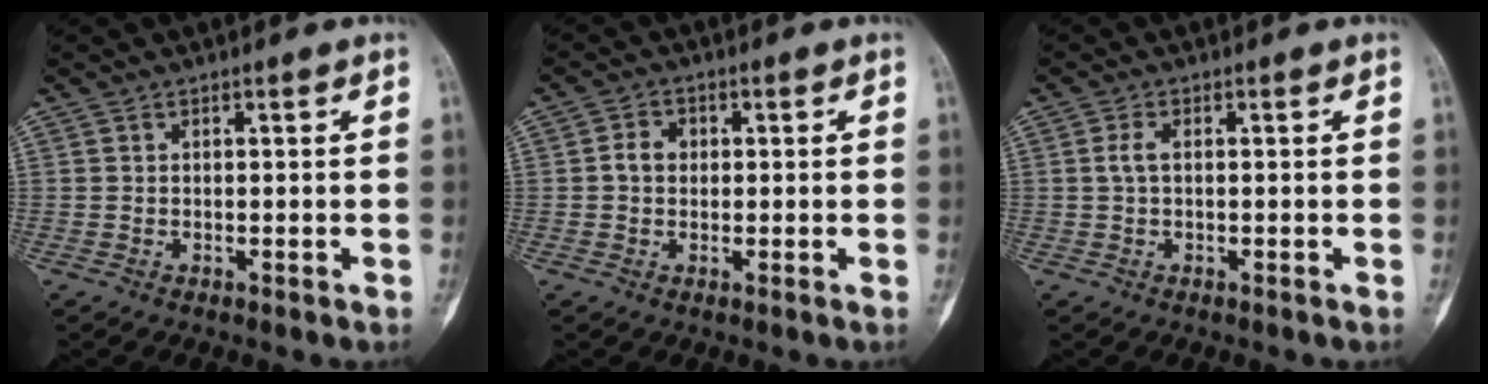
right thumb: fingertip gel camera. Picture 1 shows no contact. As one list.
[{"total": 3.0, "force": [0.1, 2.4, 1.8], "torque": [-0.026, 0.012, -0.001]}, {"total": 1.9, "force": [0.1, 0.7, 1.8], "torque": [-0.043, 0.000, -0.001]}]